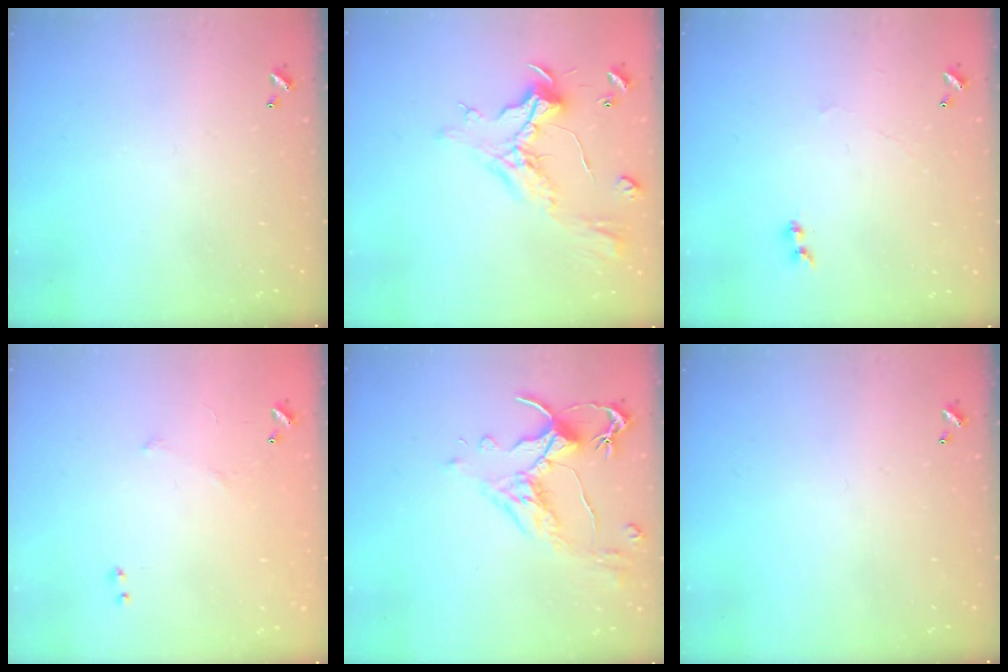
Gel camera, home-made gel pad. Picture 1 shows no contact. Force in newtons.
{"total": 1.1, "press": 0.5, "slide": 1.0}
{"total": 1.0, "press": 0.3, "slide": 1.0}
{"total": 6.7, "press": 6.7, "slide": 0.9}
{"total": 2.6, "press": 2.2, "slide": 1.3}
{"total": 0.0}